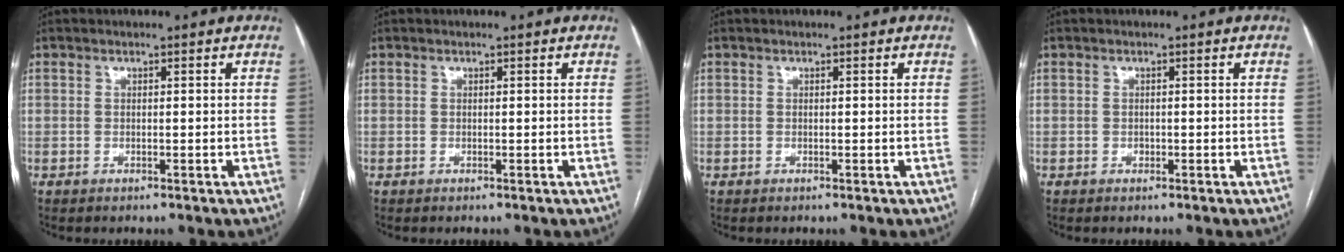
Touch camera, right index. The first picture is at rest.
{"total": 0.0}
{"total": 0.0}
{"total": 0.5, "force": [-0.2, 0.4, 0.2], "torque": [-0.003, 0.003, -0.004]}